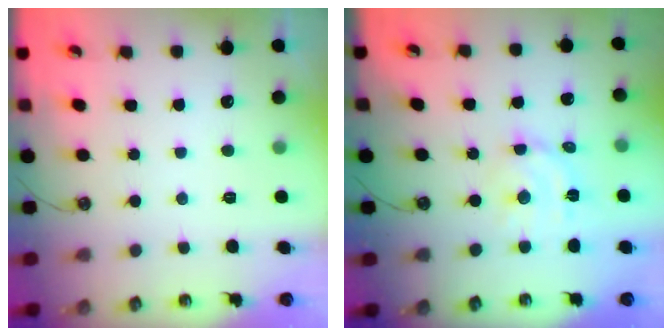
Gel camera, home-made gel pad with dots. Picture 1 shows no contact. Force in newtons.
{"total": 8.7, "press": 8.7, "slide": 0.7}